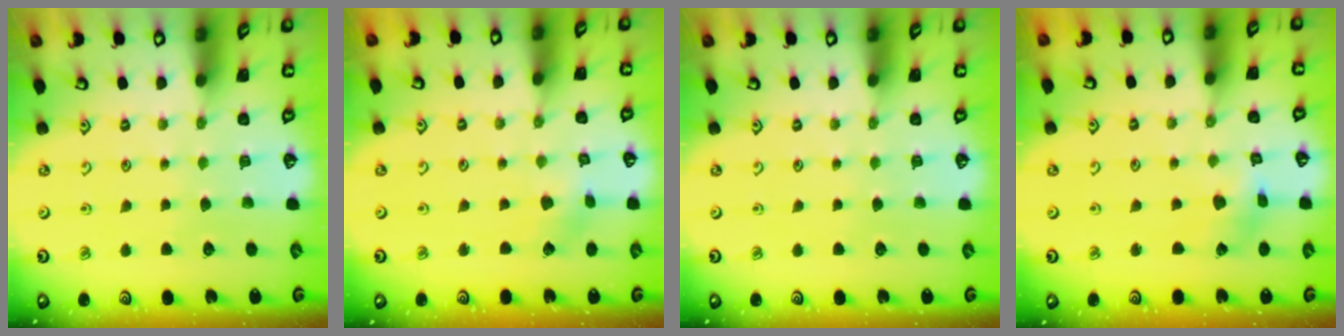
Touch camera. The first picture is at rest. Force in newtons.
{"total": 2.1, "press": 2.1, "slide": 0.1}
{"total": 0.0}
{"total": 2.6, "press": 2.6, "slide": 0.5}